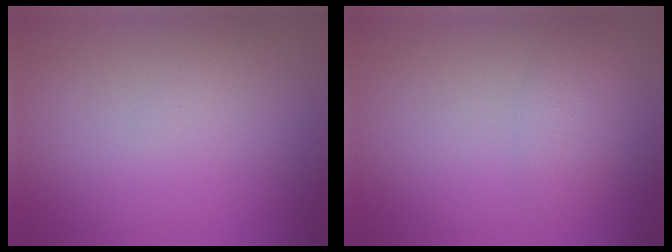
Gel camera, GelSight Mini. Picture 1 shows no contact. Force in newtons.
{"total": 2.2, "press": 2.2, "slide": 0.1}